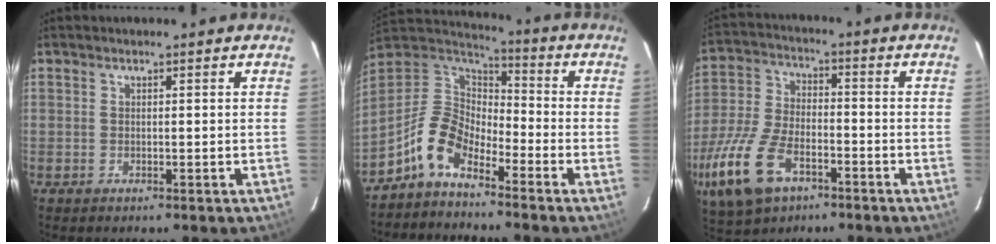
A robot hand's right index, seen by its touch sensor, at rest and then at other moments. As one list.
[{"total": 10.6, "force": [-6.8, 5.2, 6.2], "torque": [-0.132, 0.025, -0.149]}, {"total": 17.7, "force": [-9.0, 9.5, 11.9], "torque": [-0.286, -0.025, -0.169]}]